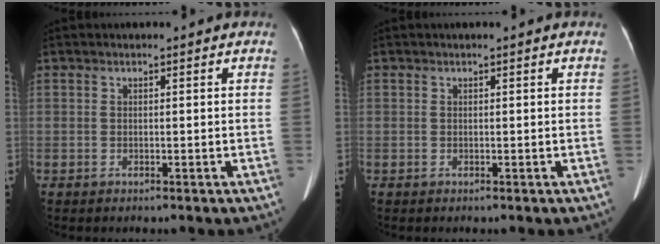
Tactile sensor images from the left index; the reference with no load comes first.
{"total": 0.0}